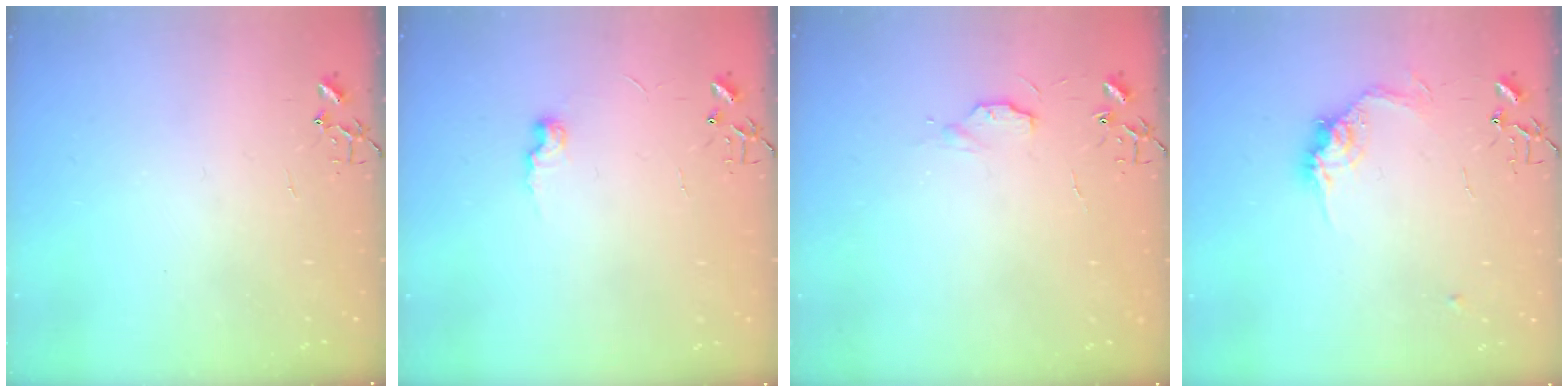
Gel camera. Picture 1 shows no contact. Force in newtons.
{"total": 6.0, "press": 6.0, "slide": 0.5}
{"total": 4.3, "press": 4.2, "slide": 0.7}
{"total": 10.2, "press": 10.2, "slide": 0.1}